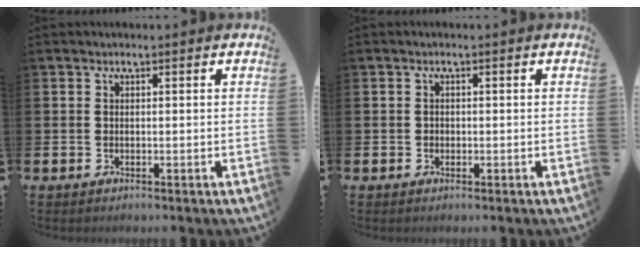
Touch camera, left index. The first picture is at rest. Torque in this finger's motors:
{"motor_torque": [0.23, 0.01, -0.02, 0.02]}